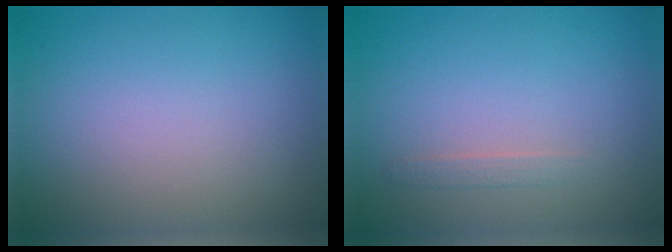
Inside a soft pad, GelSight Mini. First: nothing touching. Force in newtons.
{"total": 0.9, "press": 0.8, "slide": 0.1}